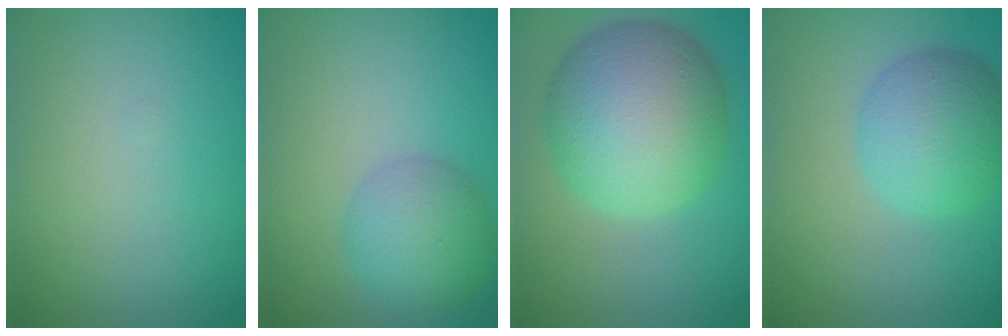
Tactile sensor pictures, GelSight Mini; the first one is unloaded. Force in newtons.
{"total": 4.3, "press": 4.3, "slide": 0.1}
{"total": 10.3, "press": 10.3, "slide": 0.4}
{"total": 5.2, "press": 5.2, "slide": 0.1}